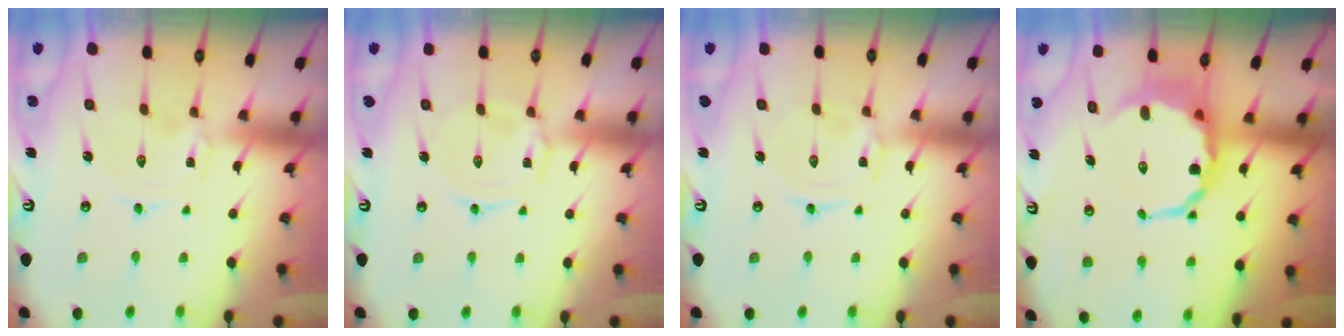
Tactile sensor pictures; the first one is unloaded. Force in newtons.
{"total": 2.5, "press": 2.5, "slide": 0.6}
{"total": 1.2, "press": 1.2, "slide": 0.2}
{"total": 8.3, "press": 7.9, "slide": 2.5}